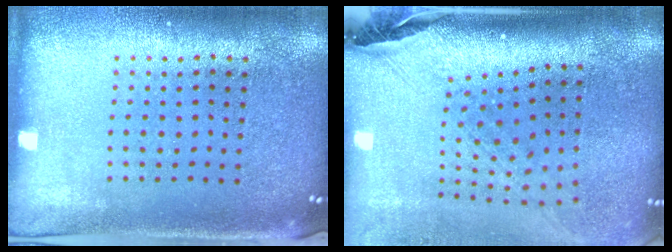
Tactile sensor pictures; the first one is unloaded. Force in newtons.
{"total": 2.8, "press": 2.1, "slide": 1.9}